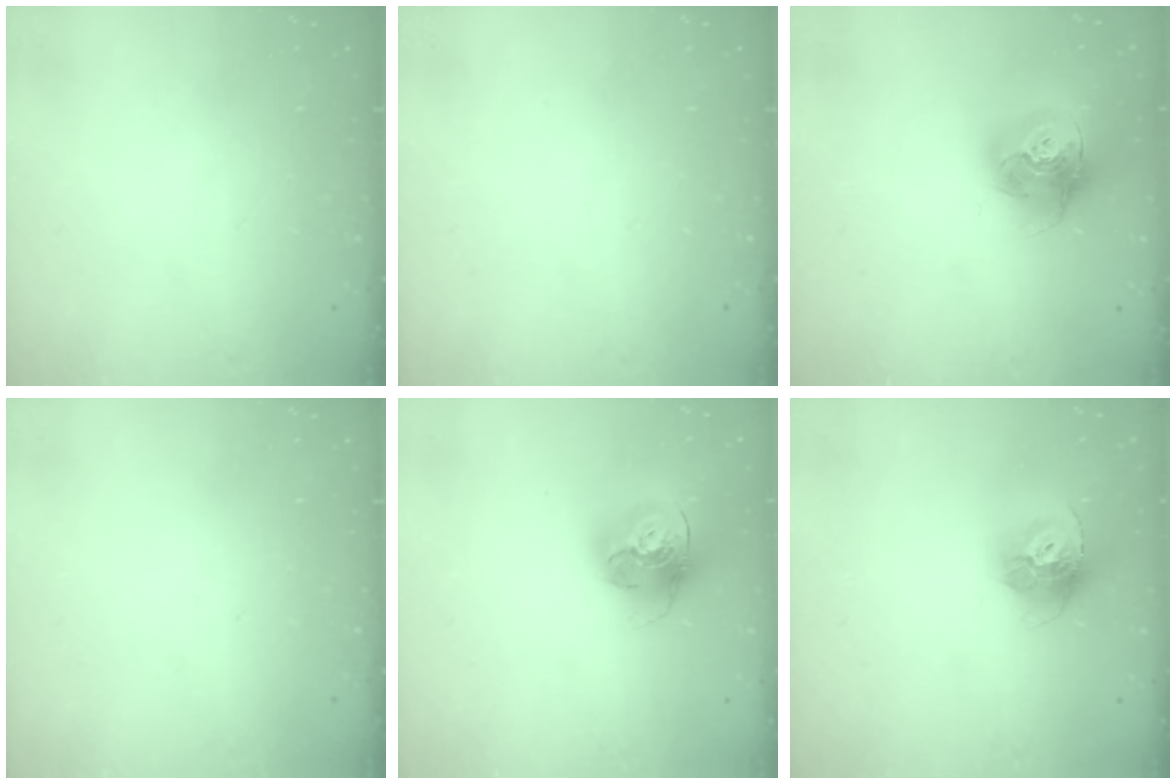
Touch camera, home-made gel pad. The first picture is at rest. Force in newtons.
{"total": 0.0}
{"total": 16.4, "press": 16.4, "slide": 1.7}
{"total": 0.0}
{"total": 17.4, "press": 17.3, "slide": 2.1}
{"total": 13.6, "press": 13.5, "slide": 1.4}